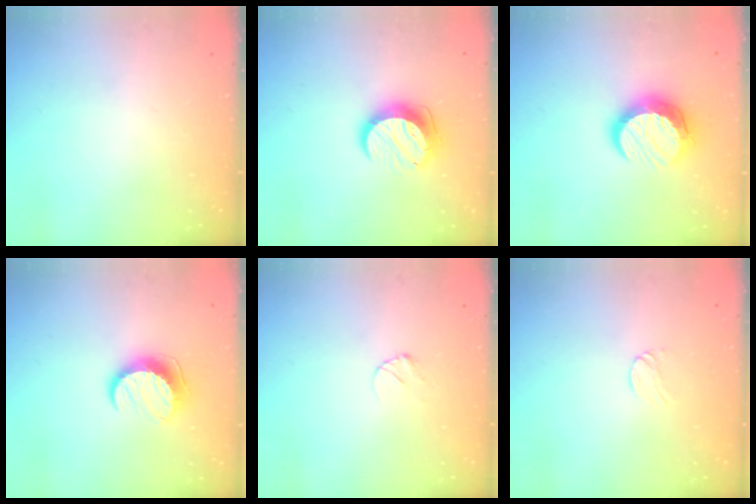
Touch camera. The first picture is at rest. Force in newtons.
{"total": 11.2, "press": 11.2, "slide": 0.6}
{"total": 12.5, "press": 12.5, "slide": 0.9}
{"total": 10.2, "press": 10.1, "slide": 0.5}
{"total": 3.0, "press": 3.0, "slide": 0.4}
{"total": 4.5, "press": 4.5, "slide": 0.4}